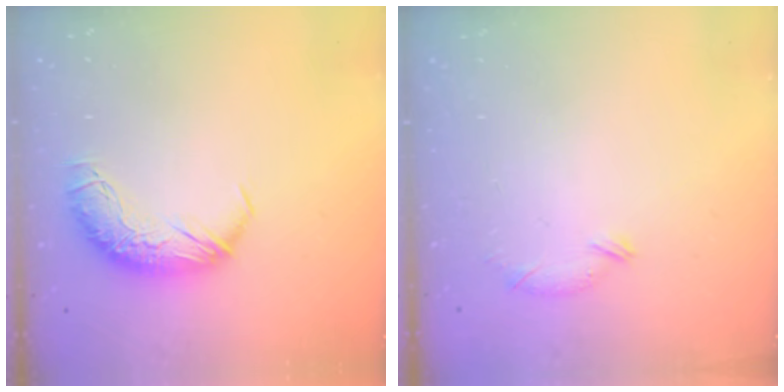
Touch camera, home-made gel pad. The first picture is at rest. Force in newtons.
{"total": 6.7, "press": 6.7, "slide": 0.7}